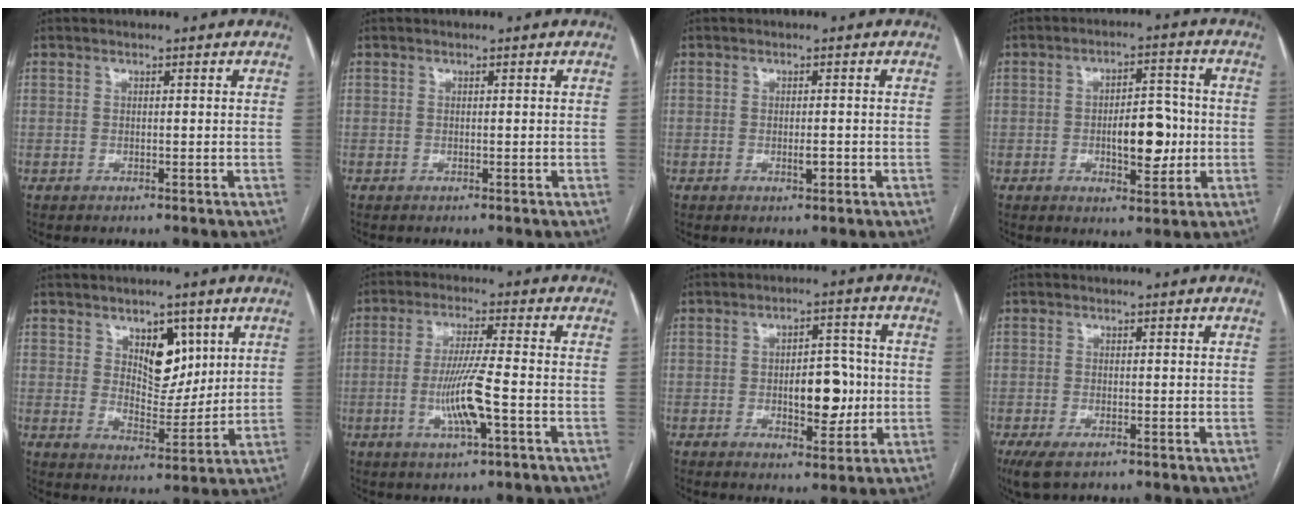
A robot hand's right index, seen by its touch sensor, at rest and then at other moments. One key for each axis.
{"total": 0.0}
{"total": 1.6, "fx": -0.5, "fy": 0.5, "fz": 1.5, "tx": -0.025, "ty": -0.001, "tz": -0.006}
{"total": 8.3, "fx": -1.2, "fy": 3.4, "fz": 7.5, "tx": -0.112, "ty": 0.010, "tz": -0.013}
{"total": 8.1, "fx": 3.7, "fy": 4.5, "fz": 5.6, "tx": -0.084, "ty": 0.001, "tz": 0.067}
{"total": 8.4, "fx": -2.2, "fy": 0.2, "fz": 8.1, "tx": -0.157, "ty": -0.006, "tz": -0.043}
{"total": 8.1, "fx": -0.8, "fy": 3.8, "fz": 7.1, "tx": -0.098, "ty": 0.010, "tz": -0.005}
{"total": 3.6, "fx": -2.1, "fy": 1.4, "fz": 2.6, "tx": -0.051, "ty": -0.006, "tz": -0.029}